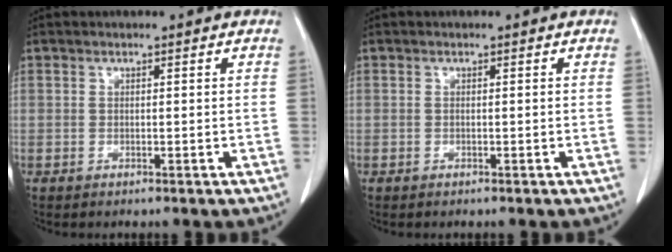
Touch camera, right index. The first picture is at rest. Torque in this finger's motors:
{"motor_torque": [-0.05, -0.16, 0.02, -0.01]}